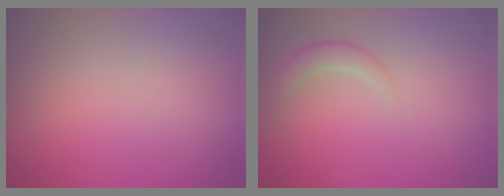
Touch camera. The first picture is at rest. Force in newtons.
{"total": 1.5, "press": 1.5, "slide": 0.1}